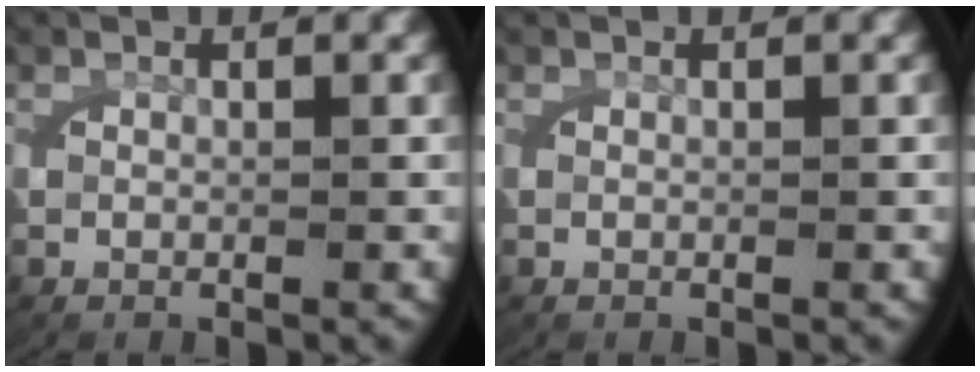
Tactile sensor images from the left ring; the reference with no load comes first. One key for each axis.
{"total": 0.0}